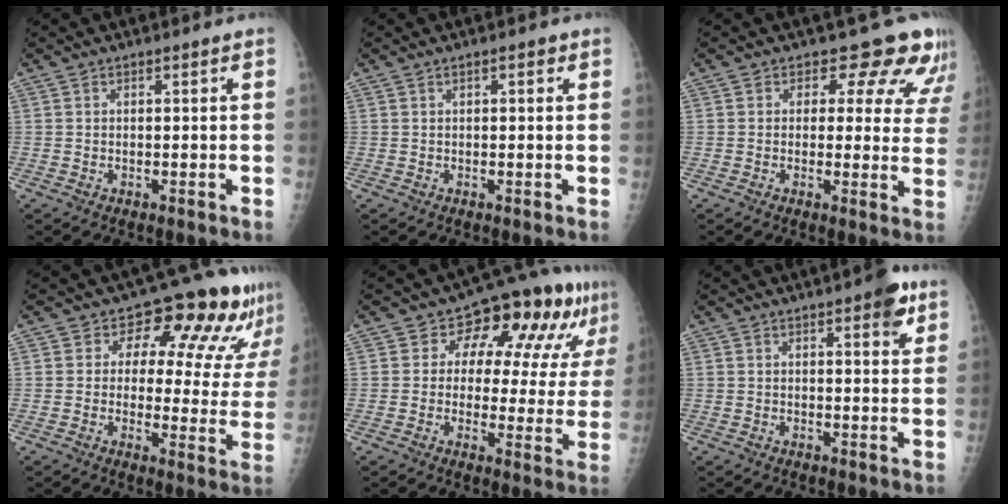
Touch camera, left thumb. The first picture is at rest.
{"total": 1.4, "force": [0.7, 0.7, 1.0], "torque": [-0.009, 0.001, 0.008]}
{"total": 10.4, "force": [8.1, 5.7, 3.2], "torque": [0.019, -0.036, 0.066]}
{"total": 15.1, "force": [9.5, 7.7, 8.8], "torque": [-0.054, -0.047, 0.099]}
{"total": 15.0, "force": [7.1, 8.0, 10.4], "torque": [-0.096, -0.011, 0.088]}
{"total": 5.6, "force": [3.0, 1.9, 4.3], "torque": [-0.039, -0.009, 0.031]}